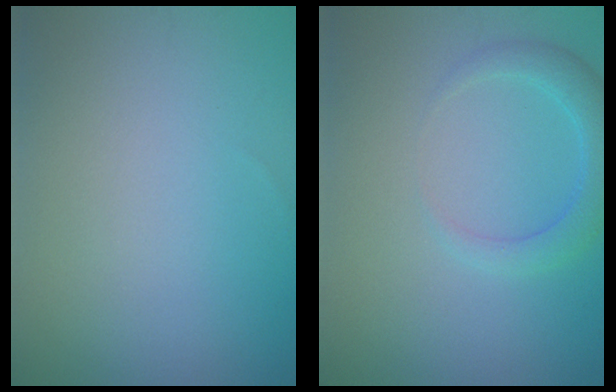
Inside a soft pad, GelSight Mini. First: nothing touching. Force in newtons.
{"total": 2.6, "press": 2.6, "slide": 0.2}